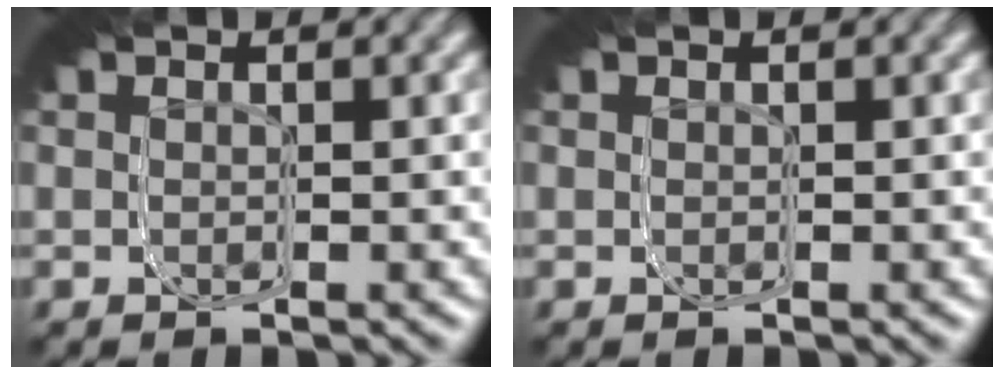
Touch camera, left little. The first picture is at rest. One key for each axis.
{"total": 0.0}